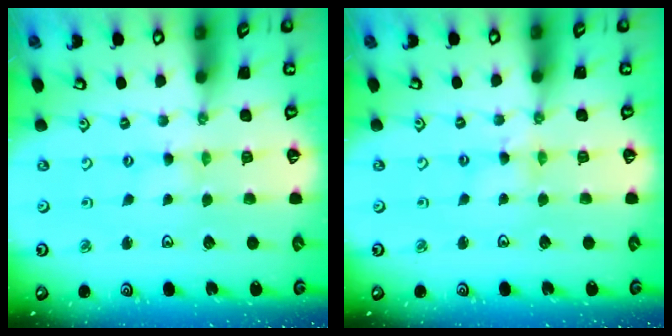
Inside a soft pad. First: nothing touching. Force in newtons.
{"total": 2.0, "press": 2.0, "slide": 0.3}